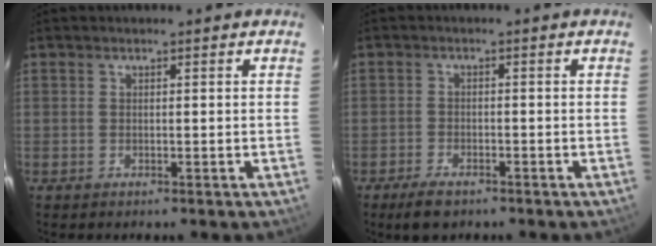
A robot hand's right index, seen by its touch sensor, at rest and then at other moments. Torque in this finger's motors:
{"motor_torque": [0.41, -0.34, 0.02, 0.01]}